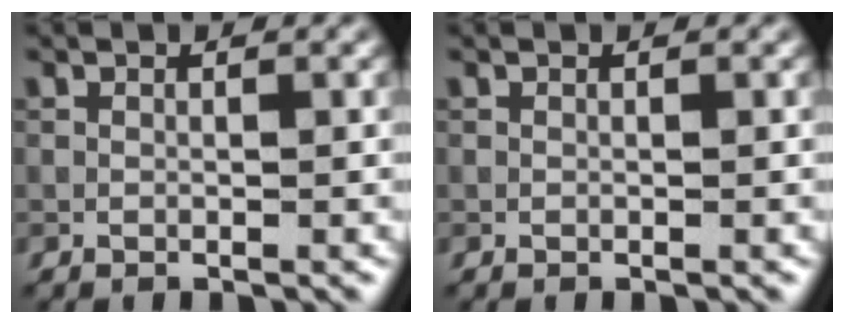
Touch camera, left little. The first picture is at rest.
{"total": 0.0}